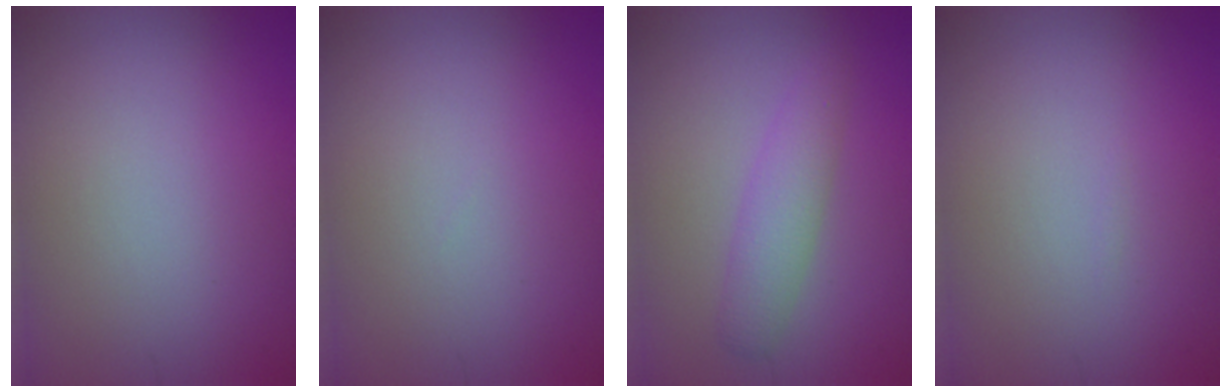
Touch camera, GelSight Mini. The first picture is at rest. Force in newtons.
{"total": 0.0}
{"total": 2.8, "press": 2.8, "slide": 0.1}
{"total": 0.0}